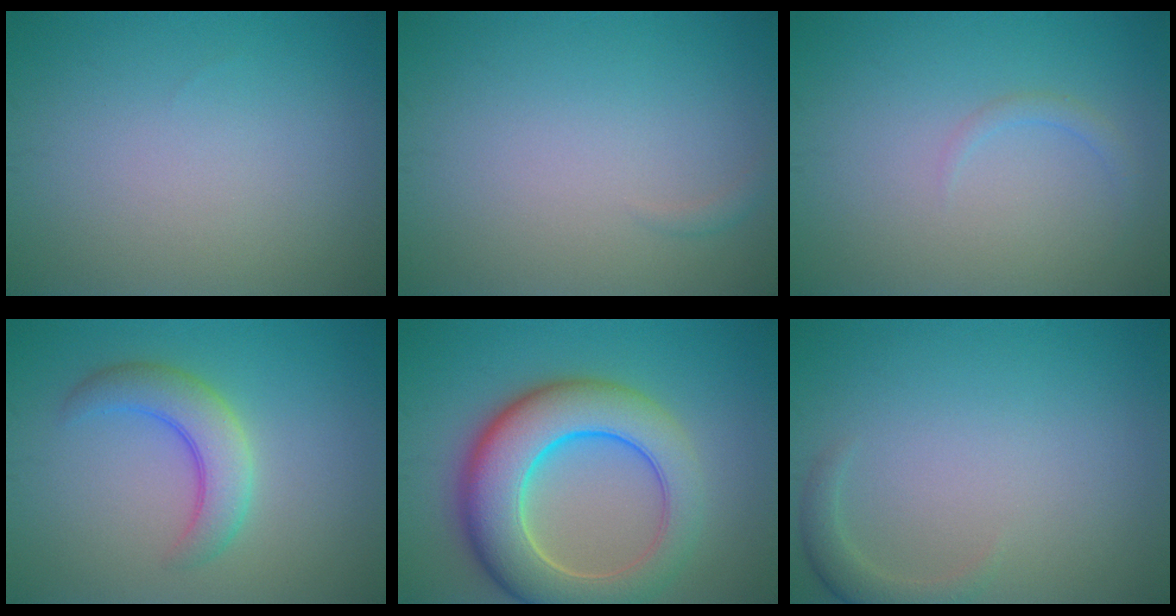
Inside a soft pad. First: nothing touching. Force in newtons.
{"total": 0.5, "press": 0.5, "slide": 0.0}
{"total": 1.0, "press": 1.0, "slide": 0.1}
{"total": 4.3, "press": 4.2, "slide": 0.2}
{"total": 10.3, "press": 10.3, "slide": 0.8}
{"total": 1.8, "press": 1.8, "slide": 0.3}